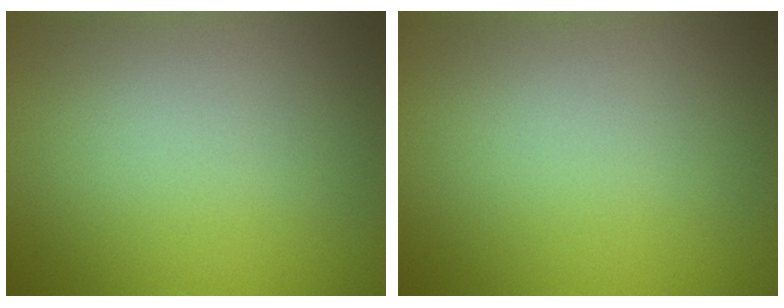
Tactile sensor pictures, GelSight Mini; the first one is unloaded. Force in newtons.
{"total": 0.0}